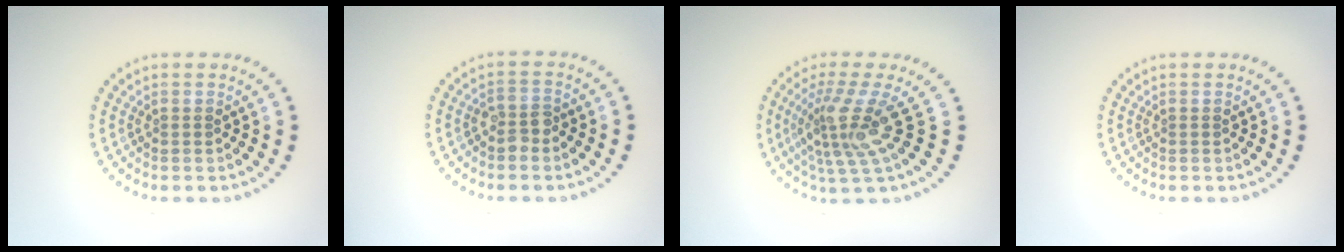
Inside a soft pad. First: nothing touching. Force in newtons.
{"total": 1.8, "press": 1.6, "slide": 0.6}
{"total": 4.3, "press": 3.1, "slide": 2.9}
{"total": 0.0}